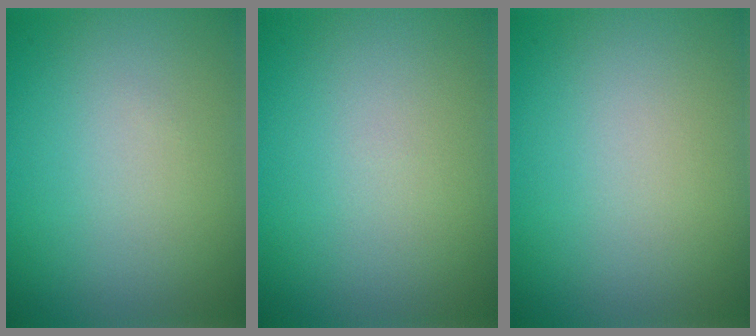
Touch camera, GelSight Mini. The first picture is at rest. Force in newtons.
{"total": 0.0}
{"total": 0.0}